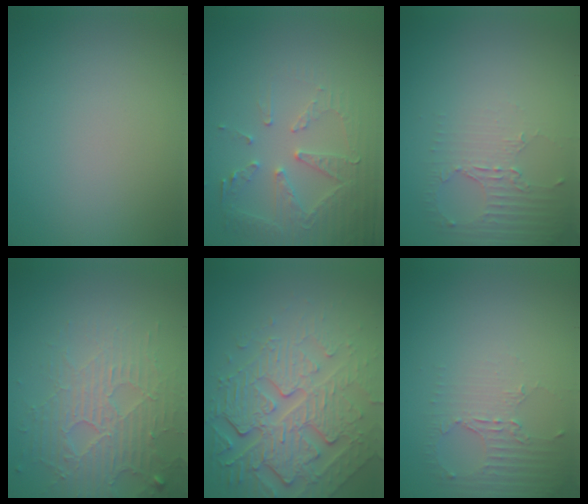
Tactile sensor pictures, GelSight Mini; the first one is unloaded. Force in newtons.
{"total": 4.1, "press": 3.7, "slide": 1.7}
{"total": 2.5, "press": 1.8, "slide": 1.7}
{"total": 3.9, "press": 3.8, "slide": 1.0}
{"total": 7.4, "press": 5.4, "slide": 5.1}
{"total": 2.5, "press": 1.8, "slide": 1.7}